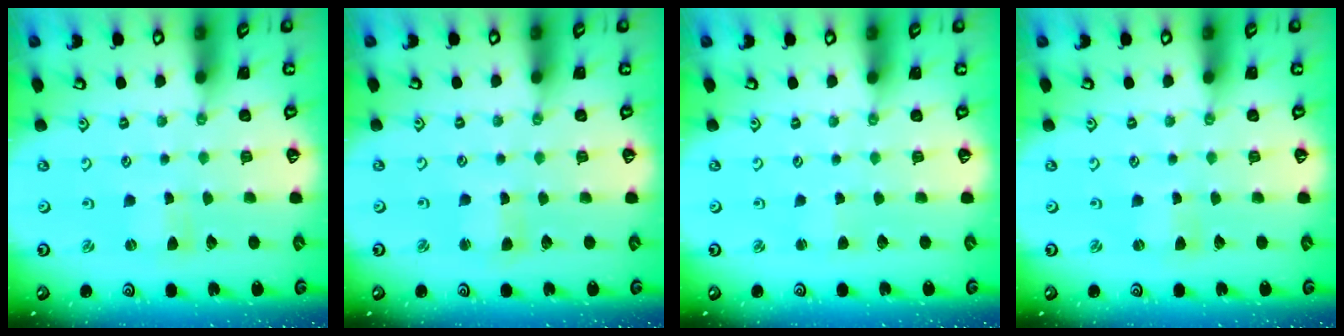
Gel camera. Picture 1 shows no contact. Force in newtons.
{"total": 2.2, "press": 2.2, "slide": 0.3}
{"total": 1.8, "press": 1.8, "slide": 0.2}
{"total": 0.0}